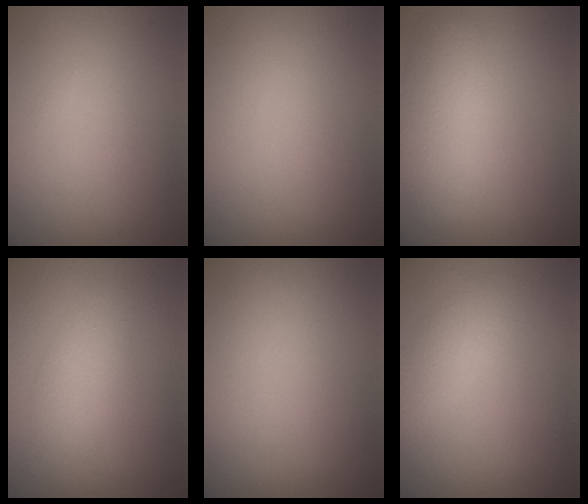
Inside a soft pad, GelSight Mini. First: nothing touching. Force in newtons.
{"total": 0.0}
{"total": 4.4, "press": 4.4, "slide": 0.3}
{"total": 2.3, "press": 2.3, "slide": 0.1}
{"total": 0.0}
{"total": 2.0, "press": 2.0, "slide": 0.1}